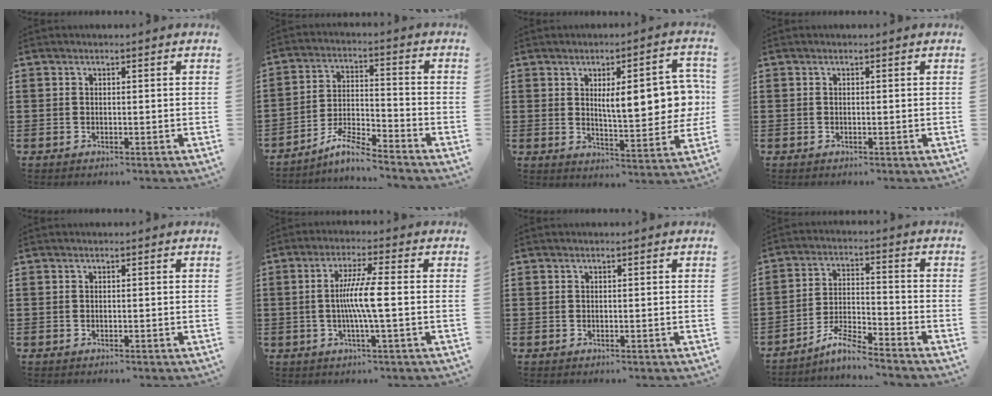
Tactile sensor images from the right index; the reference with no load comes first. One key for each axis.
{"total": 6.2, "fx": -5.5, "fy": 0.4, "fz": 2.8, "tx": -0.062, "ty": -0.003, "tz": -0.108}
{"total": 11.1, "fx": 1.8, "fy": 3.7, "fz": 10.3, "tx": -0.140, "ty": -0.006, "tz": 0.022}
{"total": 0.0}
{"total": 0.0}
{"total": 6.3, "fx": -0.6, "fy": 0.0, "fz": 6.3, "tx": -0.119, "ty": -0.007, "tz": -0.017}
{"total": 0.0}
{"total": 5.9, "fx": -5.3, "fy": 0.3, "fz": 2.7, "tx": -0.067, "ty": -0.006, "tz": -0.106}